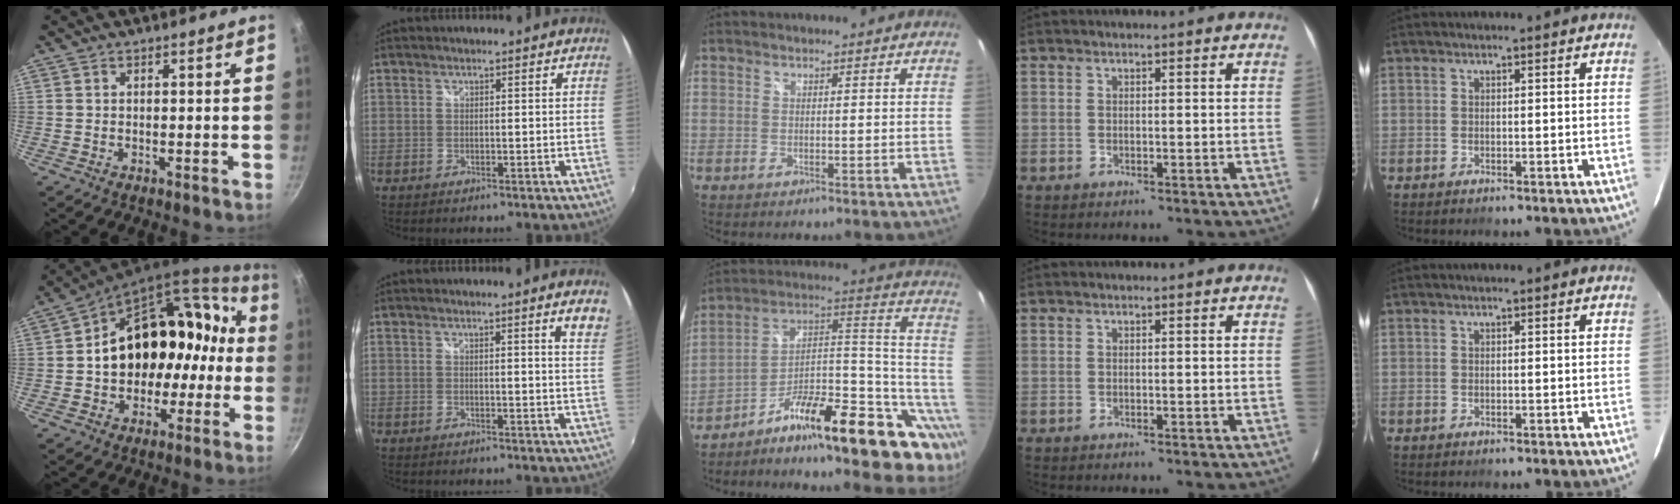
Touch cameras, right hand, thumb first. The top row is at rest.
{"thumb": {"total": 21.4, "force": [-1.3, 16.4, 13.7], "torque": [-0.157, 0.088, -0.010]}, "index": {"total": 3.7, "force": [2.3, -0.8, 2.7], "torque": [-0.032, -0.003, 0.025]}, "middle": {"total": 24.2, "force": [-15.9, 6.2, 17.1], "torque": [-0.182, 0.040, -0.254]}}